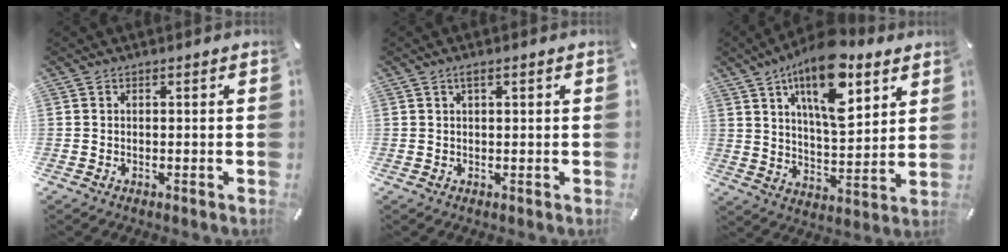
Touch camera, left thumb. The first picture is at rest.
{"total": 1.4, "force": [0.8, 0.4, 1.1], "torque": [-0.023, 0.003, 0.013]}
{"total": 17.4, "force": [10.3, 7.6, 11.8], "torque": [-0.192, -0.038, 0.172]}